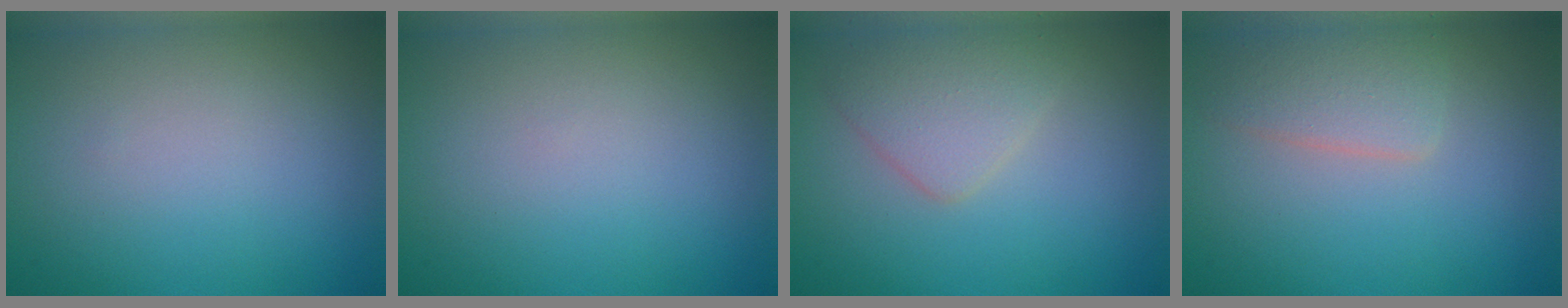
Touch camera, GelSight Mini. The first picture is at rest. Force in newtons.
{"total": 0.0}
{"total": 3.0, "press": 3.0, "slide": 0.1}
{"total": 2.8, "press": 2.8, "slide": 0.1}